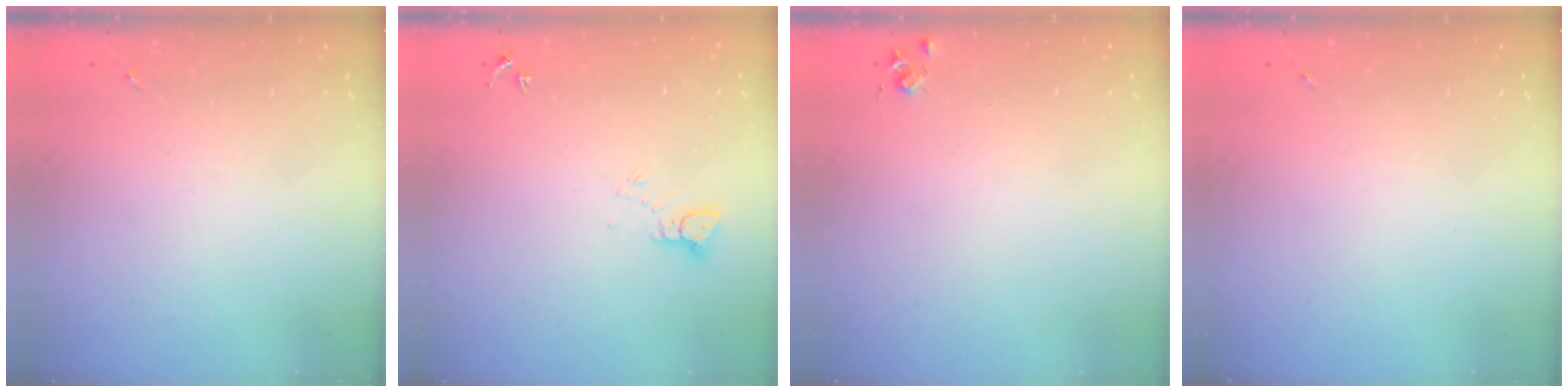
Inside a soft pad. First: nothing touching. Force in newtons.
{"total": 3.5, "press": 3.5, "slide": 0.3}
{"total": 4.4, "press": 4.4, "slide": 0.5}
{"total": 0.0}